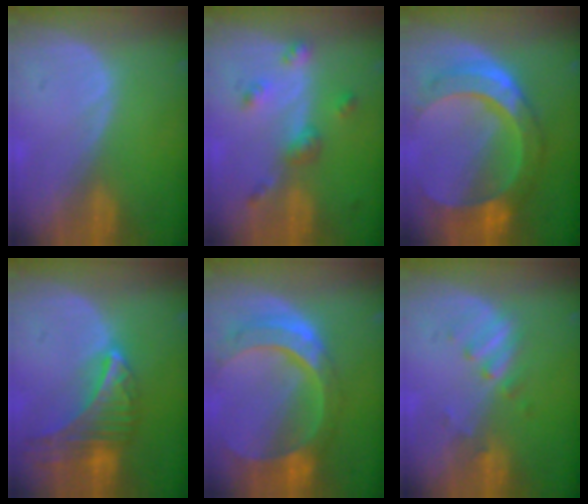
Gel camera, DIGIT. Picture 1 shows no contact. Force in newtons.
{"total": 4.9, "press": 4.4, "slide": 2.2}
{"total": 11.0, "press": 11.0, "slide": 1.1}
{"total": 9.2, "press": 8.1, "slide": 4.3}
{"total": 11.1, "press": 9.2, "slide": 6.1}
{"total": 3.2, "press": 3.2, "slide": 0.4}